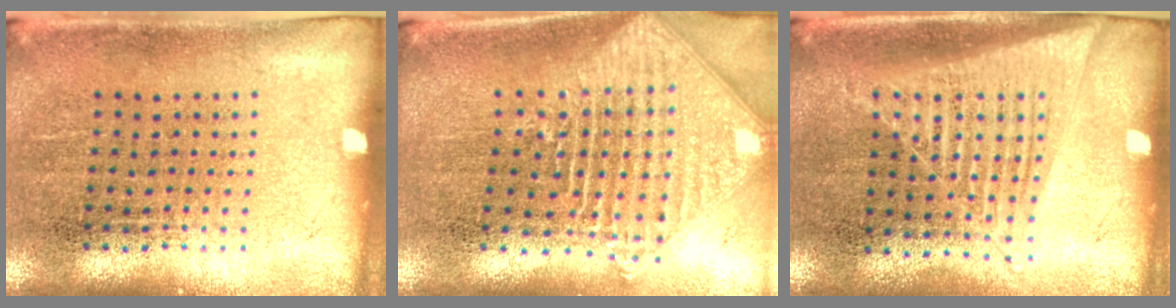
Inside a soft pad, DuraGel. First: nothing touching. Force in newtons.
{"total": 2.2, "press": 1.8, "slide": 1.3}
{"total": 1.4, "press": 1.3, "slide": 0.6}